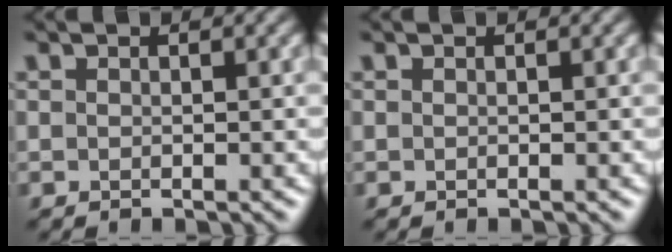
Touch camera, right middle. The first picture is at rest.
{"total": 0.0}